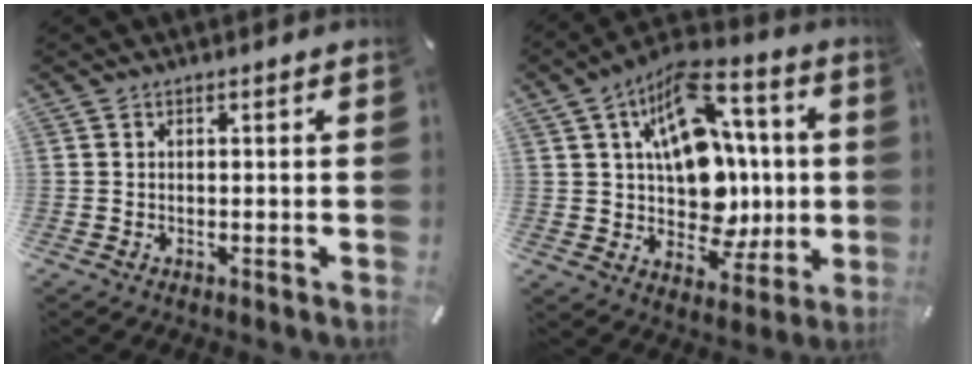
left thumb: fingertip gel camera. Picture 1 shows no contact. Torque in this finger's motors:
{"motor_torque": [1.86, 3.15, 1.60, -1.16, 0.59]}